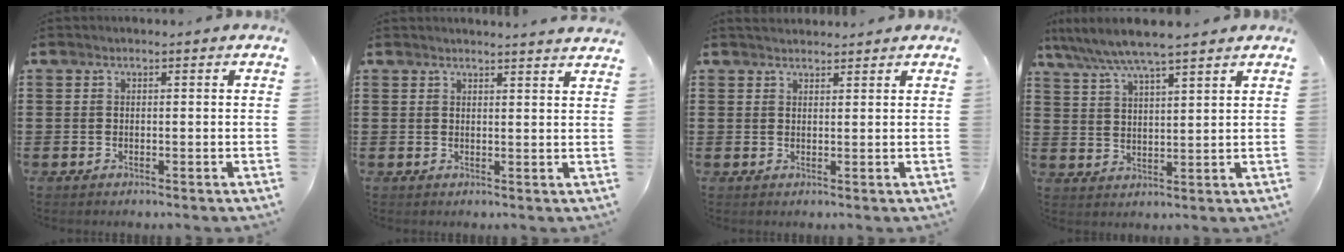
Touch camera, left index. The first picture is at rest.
{"total": 2.1, "force": [2.1, -0.4, 0.3], "torque": [-0.010, -0.006, 0.040]}
{"total": 1.5, "force": [1.4, 0.2, 0.1], "torque": [-0.005, 0.003, 0.028]}
{"total": 5.9, "force": [5.1, 0.3, 2.9], "torque": [-0.073, -0.020, 0.088]}